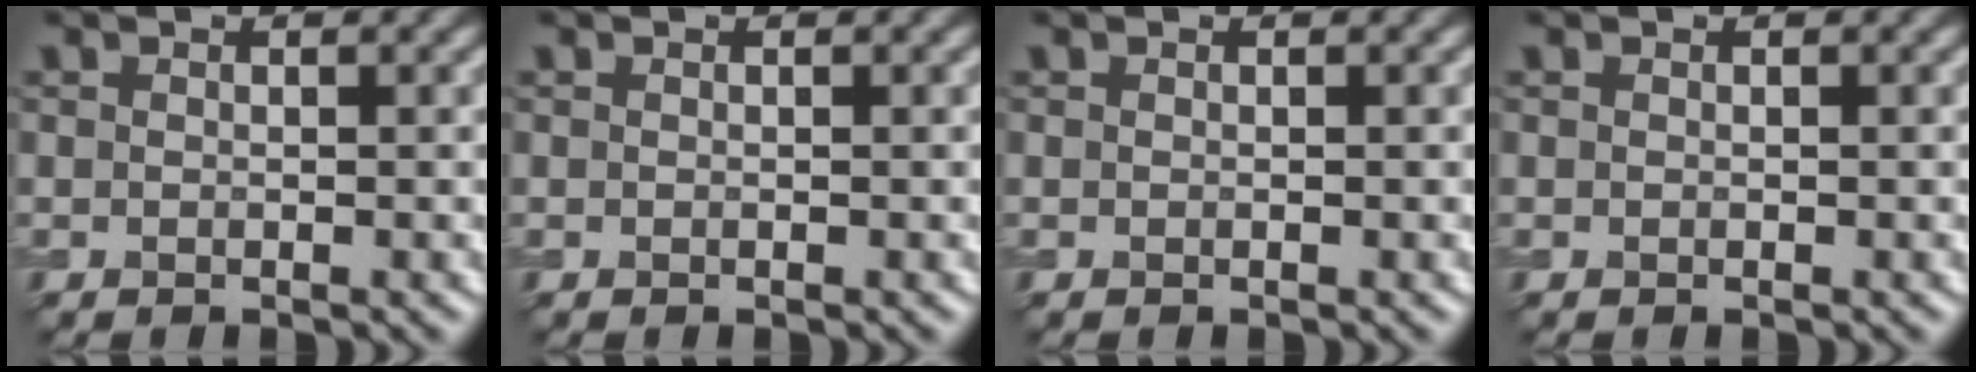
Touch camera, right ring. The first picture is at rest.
{"total": 0.0}
{"total": 0.0}
{"total": 0.0}